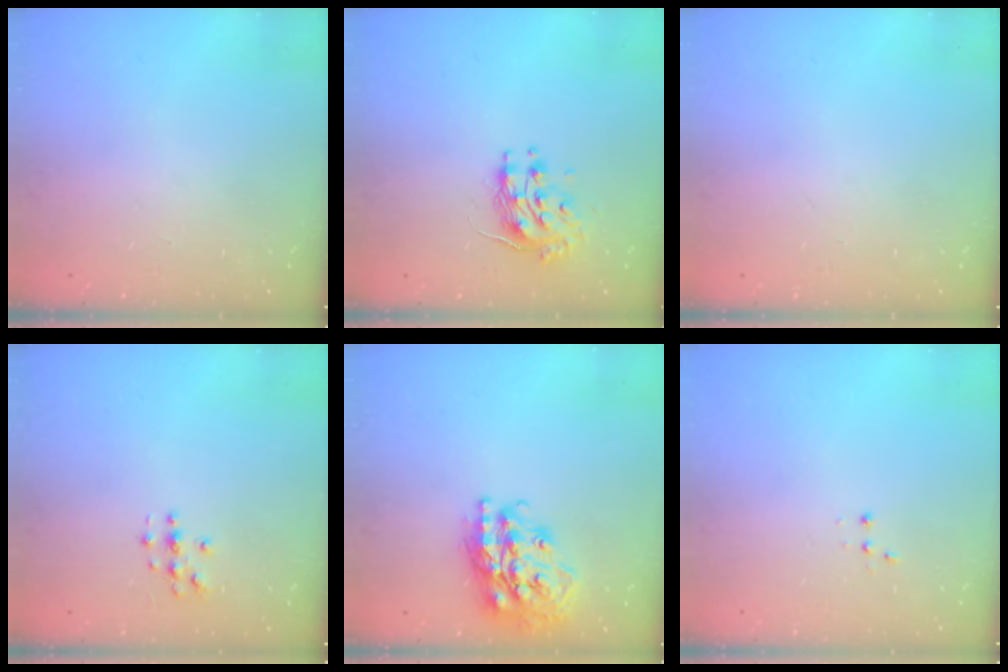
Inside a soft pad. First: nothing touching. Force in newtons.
{"total": 9.3, "press": 9.3, "slide": 0.5}
{"total": 0.0}
{"total": 2.8, "press": 2.8, "slide": 0.3}
{"total": 20.5, "press": 20.5, "slide": 1.6}
{"total": 2.8, "press": 2.7, "slide": 0.7}